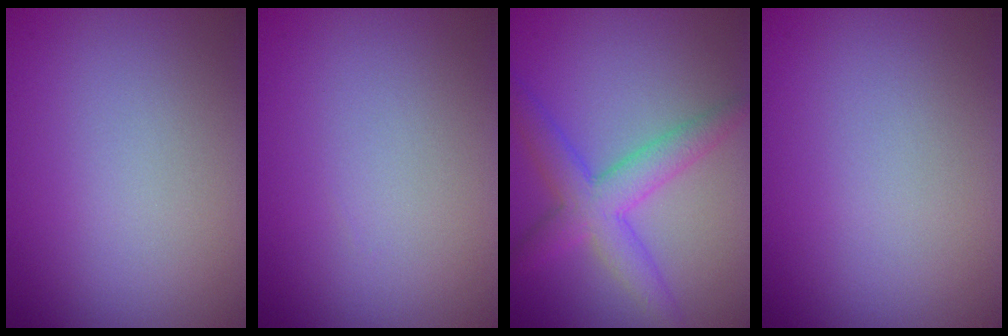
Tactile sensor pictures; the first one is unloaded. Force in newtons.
{"total": 0.0}
{"total": 4.7, "press": 4.7, "slide": 0.1}
{"total": 0.0}